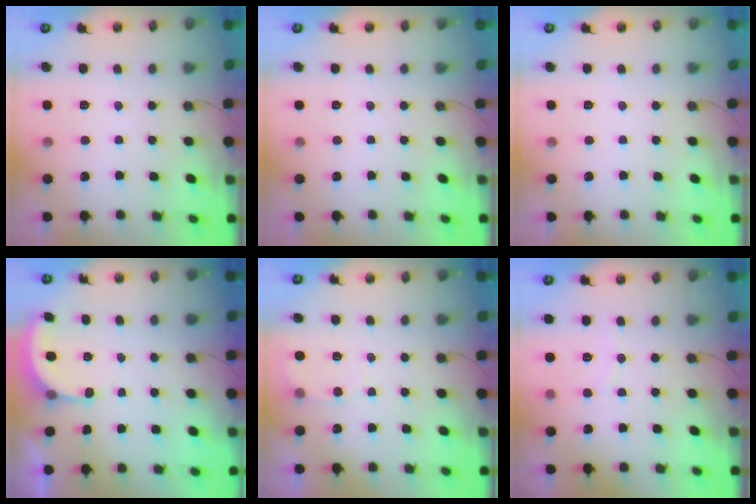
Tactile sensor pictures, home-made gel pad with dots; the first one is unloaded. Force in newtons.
{"total": 0.0}
{"total": 0.0}
{"total": 2.5, "press": 2.5, "slide": 0.4}
{"total": 4.0, "press": 4.0, "slide": 0.3}
{"total": 3.4, "press": 3.4, "slide": 0.4}